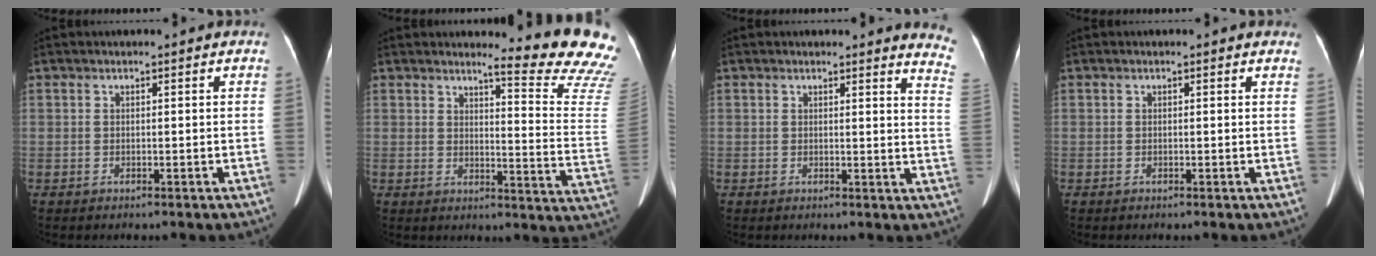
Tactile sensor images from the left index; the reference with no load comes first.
{"total": 14.6, "force": [13.9, -0.8, 4.4], "torque": [-0.045, -0.140, 0.137]}
{"total": 7.1, "force": [6.8, 0.2, 1.9], "torque": [-0.006, -0.063, 0.038]}
{"total": 1.9, "force": [1.6, 0.8, 0.5], "torque": [-0.007, 0.003, 0.002]}